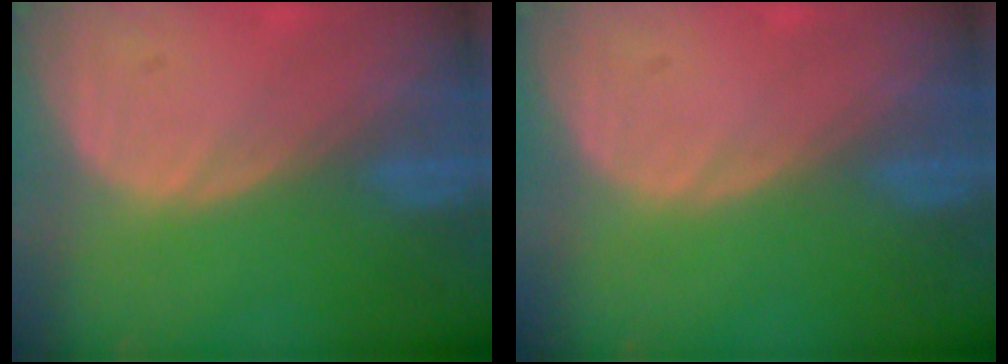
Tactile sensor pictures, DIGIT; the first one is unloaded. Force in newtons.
{"total": 0.0}